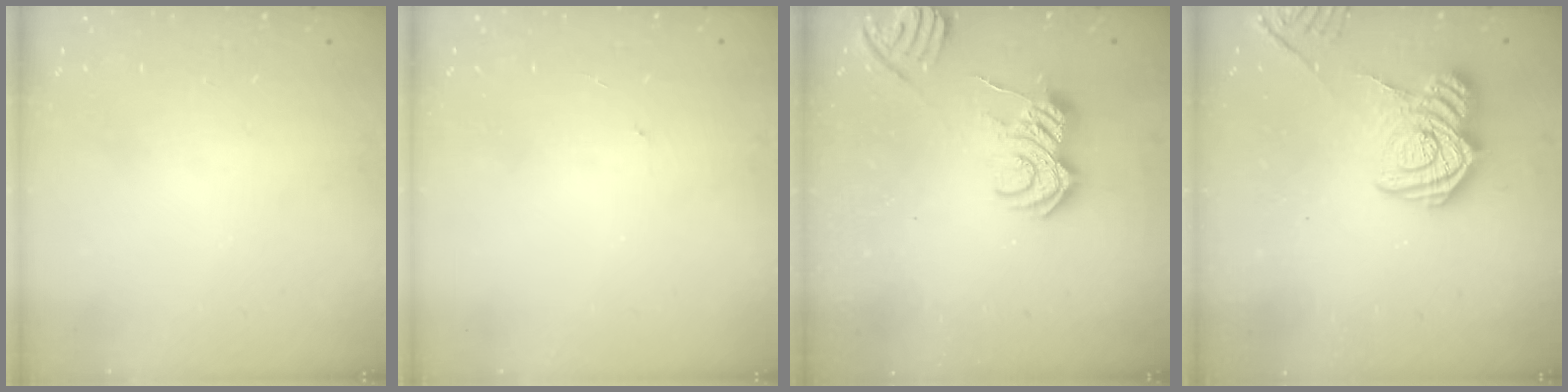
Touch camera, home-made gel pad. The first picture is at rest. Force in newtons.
{"total": 0.6, "press": 0.6, "slide": 0.1}
{"total": 8.2, "press": 8.2, "slide": 0.9}
{"total": 13.9, "press": 13.8, "slide": 1.0}